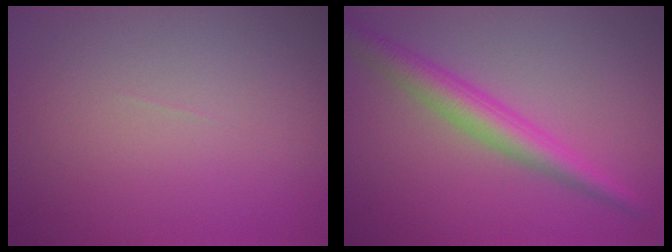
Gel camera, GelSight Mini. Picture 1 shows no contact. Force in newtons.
{"total": 4.0, "press": 4.0, "slide": 0.1}